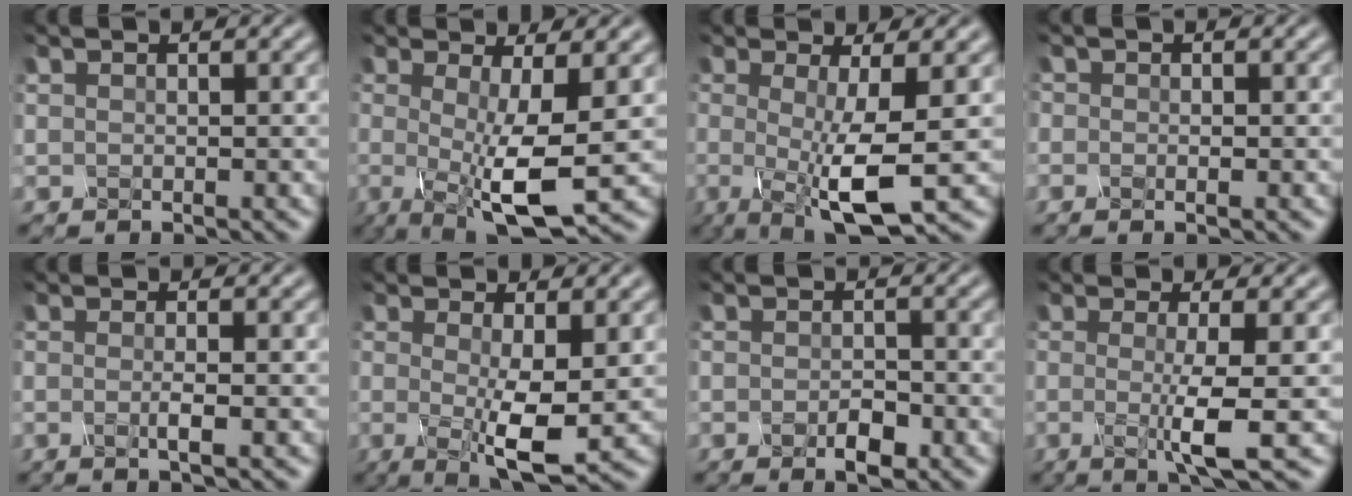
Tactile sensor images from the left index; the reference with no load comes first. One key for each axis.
{"total": 7.8, "fx": -1.4, "fy": 1.9, "fz": 7.4, "tx": -0.120, "ty": -0.011, "tz": -0.025}
{"total": 6.9, "fx": -1.5, "fy": 1.5, "fz": 6.6, "tx": -0.104, "ty": -0.007, "tz": -0.029}
{"total": 1.0, "fx": -0.2, "fy": 0.5, "fz": 0.8, "tx": -0.012, "ty": -0.002, "tz": -0.003}
{"total": 1.6, "fx": -0.7, "fy": 0.3, "fz": 1.5, "tx": -0.024, "ty": 0.000, "tz": -0.017}
{"total": 5.8, "fx": -0.6, "fy": 1.3, "fz": 5.6, "tx": -0.088, "ty": -0.015, "tz": -0.010}
{"total": 2.5, "fx": -1.6, "fy": 1.0, "fz": 1.6, "tx": -0.030, "ty": -0.006, "tz": -0.025}
{"total": 4.3, "fx": -1.2, "fy": 0.4, "fz": 4.1, "tx": -0.073, "ty": -0.011, "tz": -0.022}